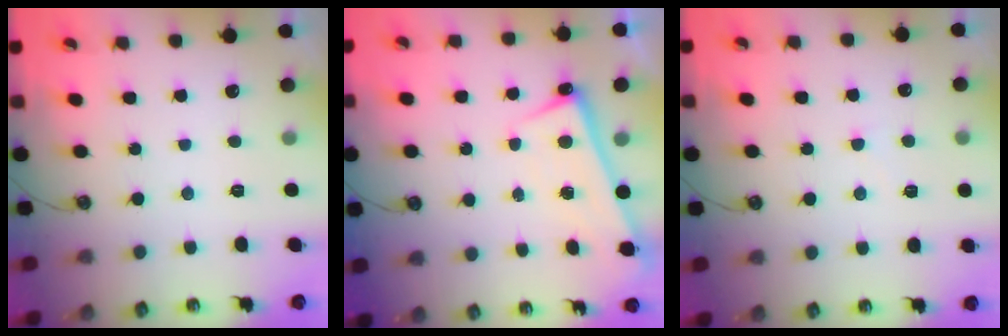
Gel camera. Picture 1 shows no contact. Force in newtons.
{"total": 2.1, "press": 2.1, "slide": 0.5}
{"total": 6.1, "press": 6.0, "slide": 0.9}